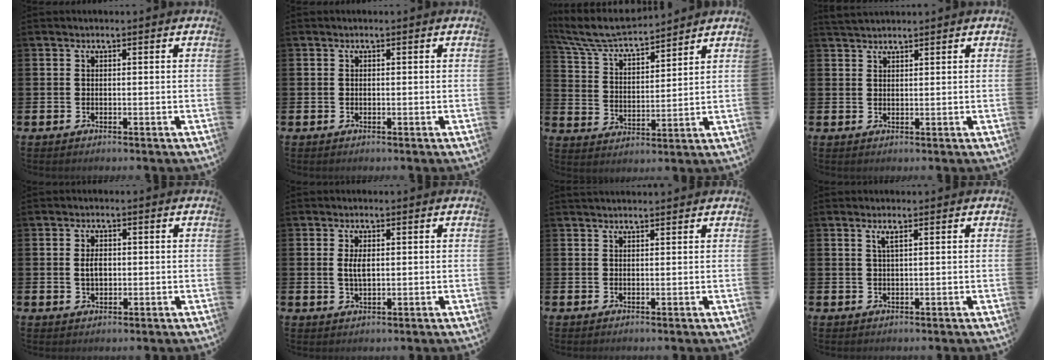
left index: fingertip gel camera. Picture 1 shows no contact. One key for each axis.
{"total": 0.0}
{"total": 7.1, "fx": 6.6, "fy": 1.0, "fz": 2.2, "tx": -0.076, "ty": -0.041, "tz": 0.116}
{"total": 2.0, "fx": 1.9, "fy": 0.4, "fz": 0.2, "tx": 0.000, "ty": -0.006, "tz": 0.034}
{"total": 2.6, "fx": 0.2, "fy": 1.6, "fz": 2.1, "tx": -0.025, "ty": 0.001, "tz": -0.002}
{"total": 2.8, "fx": 0.6, "fy": 1.2, "fz": 2.4, "tx": -0.042, "ty": 0.003, "tz": 0.006}
{"total": 1.3, "fx": 1.3, "fy": 0.2, "fz": 0.2, "tx": 0.003, "ty": -0.005, "tz": 0.021}
{"total": 1.3, "fx": 0.7, "fy": 0.1, "fz": 1.1, "tx": -0.019, "ty": 0.001, "tz": 0.012}